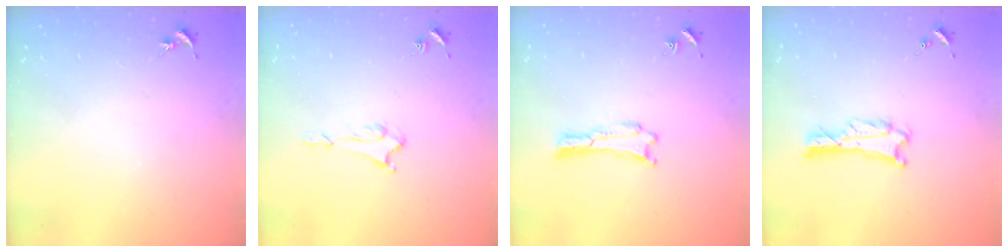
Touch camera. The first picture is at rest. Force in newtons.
{"total": 1.7, "press": 1.6, "slide": 0.4}
{"total": 0.0}
{"total": 0.7, "press": 0.7, "slide": 0.1}